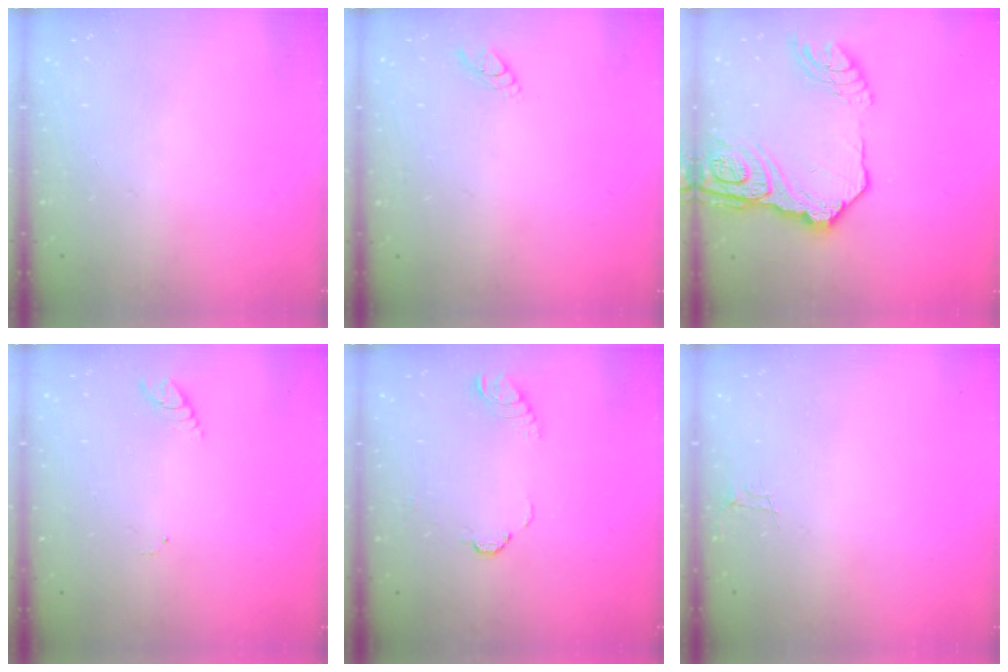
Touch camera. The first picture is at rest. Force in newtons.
{"total": 2.8, "press": 2.8, "slide": 0.3}
{"total": 19.1, "press": 19.0, "slide": 2.1}
{"total": 3.0, "press": 2.9, "slide": 0.4}
{"total": 3.1, "press": 3.1, "slide": 0.2}
{"total": 3.8, "press": 3.8, "slide": 0.4}